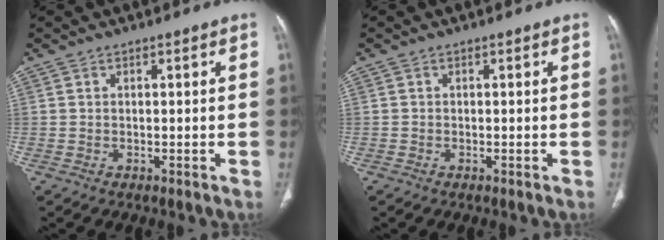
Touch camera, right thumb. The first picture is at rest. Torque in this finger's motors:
{"motor_torque": [0.05, 0.20, -0.02, -0.18, 0.02]}